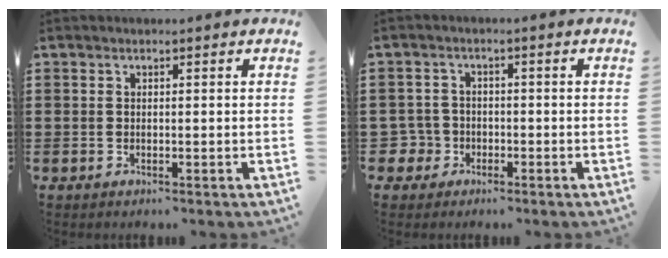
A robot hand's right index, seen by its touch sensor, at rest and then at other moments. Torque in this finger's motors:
{"motor_torque": [1.59, 0.55, -0.06, -0.10]}